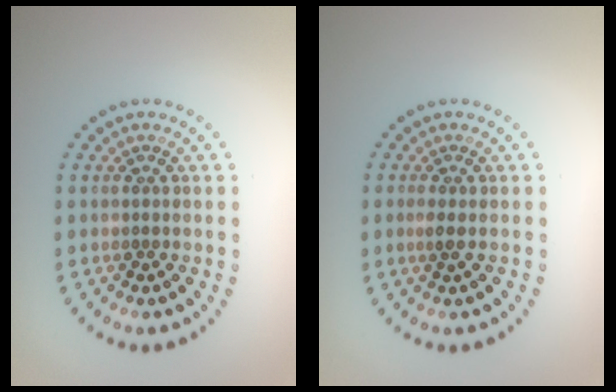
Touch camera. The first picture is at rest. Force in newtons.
{"total": 0.9, "press": 0.7, "slide": 0.5}